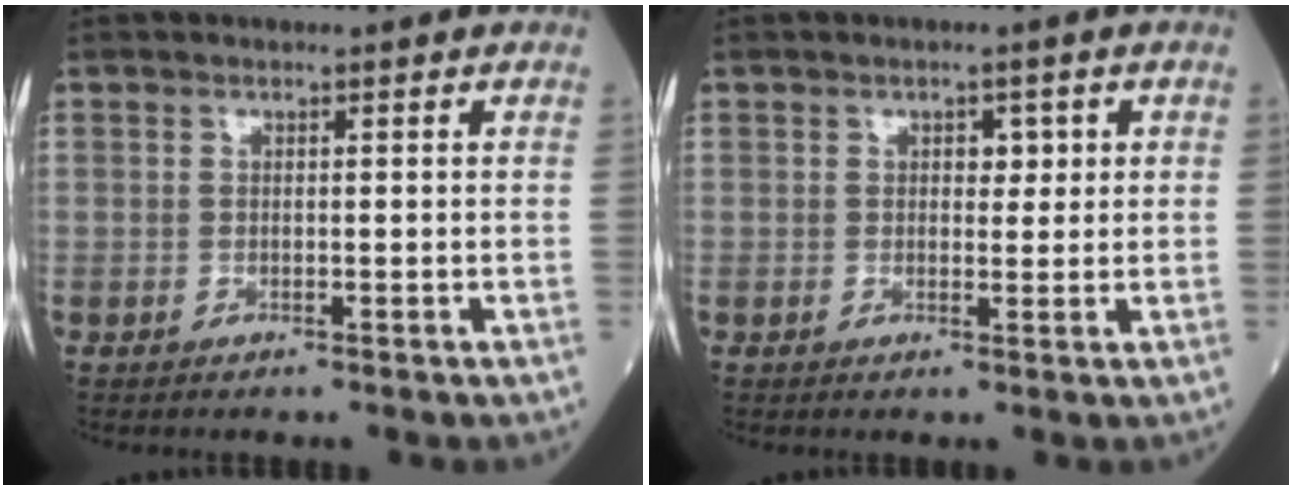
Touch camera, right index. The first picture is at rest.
{"total": 2.3, "force": [0.7, 1.4, 1.6], "torque": [-0.015, 0.003, 0.008]}